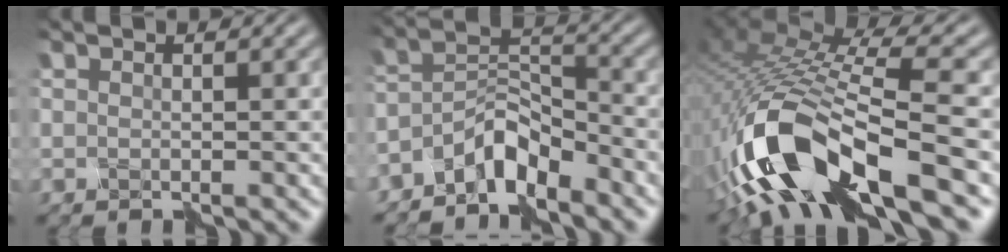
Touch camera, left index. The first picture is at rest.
{"total": 4.6, "force": [-4.1, 1.1, 1.7], "torque": [-0.025, 0.016, -0.083]}
{"total": 12.9, "force": [-6.9, 4.1, 10.1], "torque": [-0.214, -0.002, -0.123]}